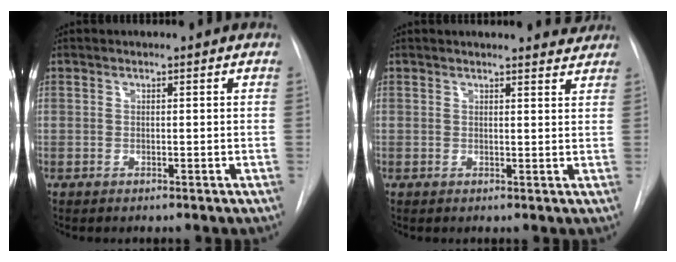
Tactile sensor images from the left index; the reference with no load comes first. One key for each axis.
{"total": 6.4, "fx": 6.2, "fy": 1.0, "fz": 1.1, "tx": -0.004, "ty": -0.008, "tz": 0.053}